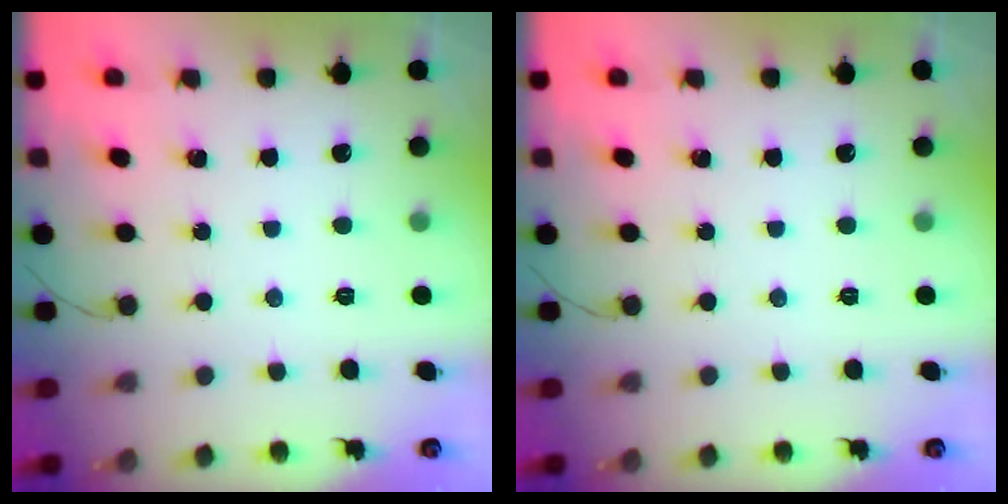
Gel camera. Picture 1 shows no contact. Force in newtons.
{"total": 0.0}